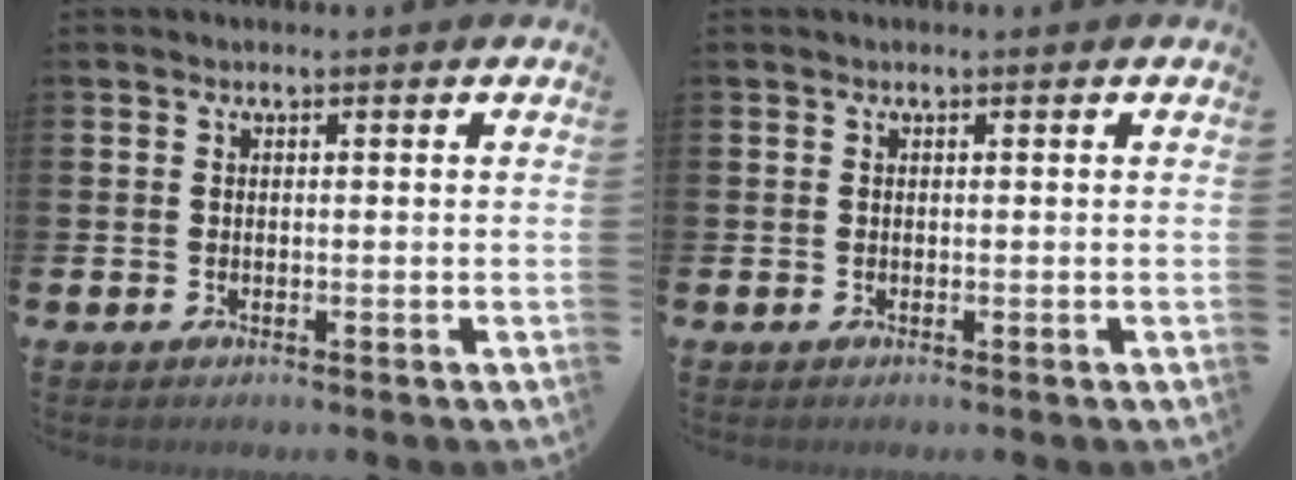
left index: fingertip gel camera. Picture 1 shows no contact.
{"total": 0.0}